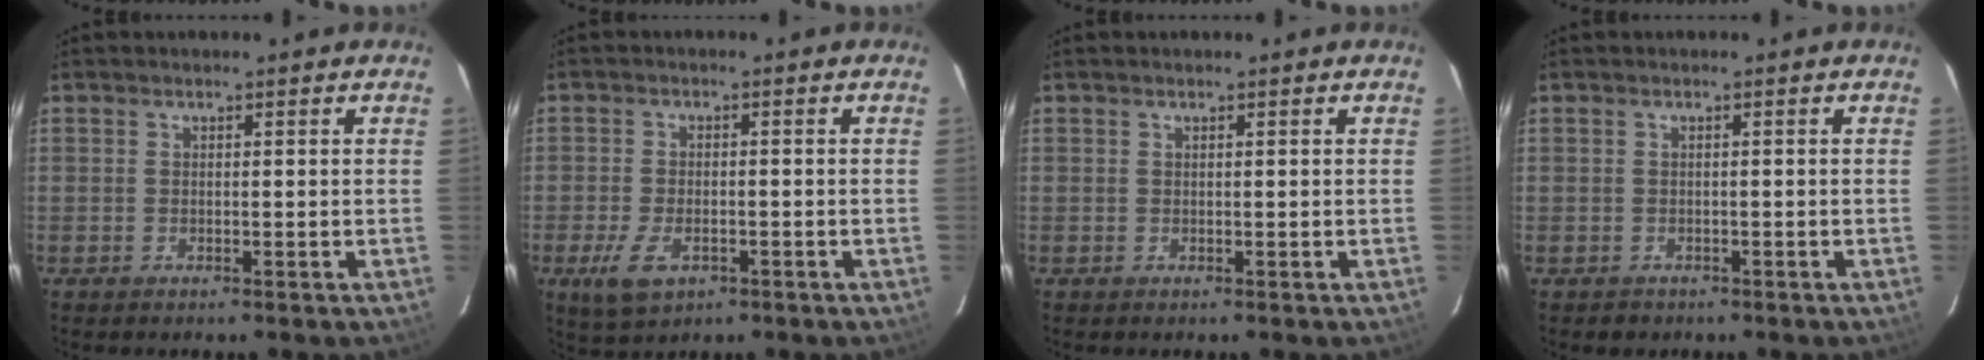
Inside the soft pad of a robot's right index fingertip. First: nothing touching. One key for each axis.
{"total": 6.5, "fx": -2.9, "fy": 3.5, "fz": 4.6, "tx": -0.109, "ty": -0.011, "tz": -0.048}
{"total": 0.0}
{"total": 1.5, "fx": -0.8, "fy": 1.3, "fz": 0.0, "tx": -0.001, "ty": 0.003, "tz": -0.007}